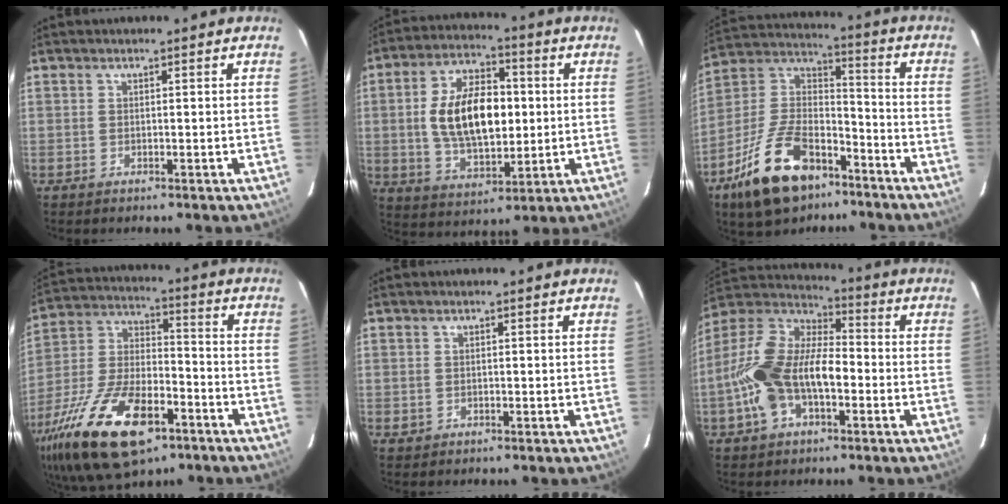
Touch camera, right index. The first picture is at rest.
{"total": 15.6, "force": [0.7, 8.5, 13.1], "torque": [-0.240, 0.015, 0.021]}
{"total": 19.9, "force": [-11.8, 10.4, 12.2], "torque": [-0.251, 0.010, -0.202]}
{"total": 24.9, "force": [-13.6, 11.0, 17.7], "torque": [-0.363, -0.028, -0.234]}
{"total": 0.9, "force": [-0.2, 0.9, 0.0], "torque": [0.002, -0.001, -0.001]}
{"total": 17.0, "force": [-4.5, 9.2, 13.5], "torque": [-0.275, 0.009, -0.087]}